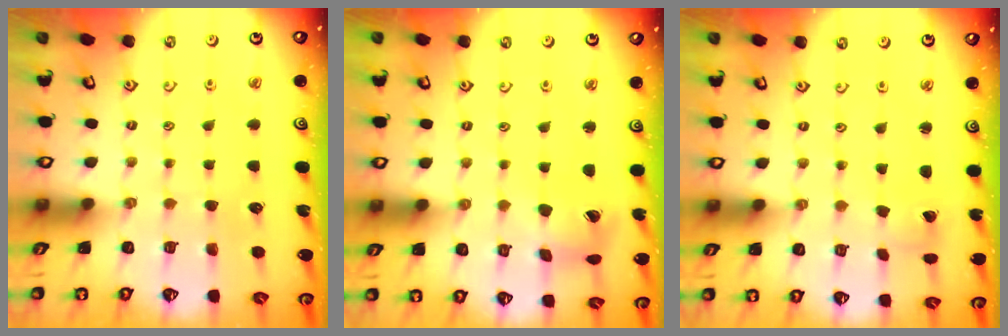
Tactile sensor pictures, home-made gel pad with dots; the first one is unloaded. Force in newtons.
{"total": 5.9, "press": 5.8, "slide": 0.7}
{"total": 0.0}